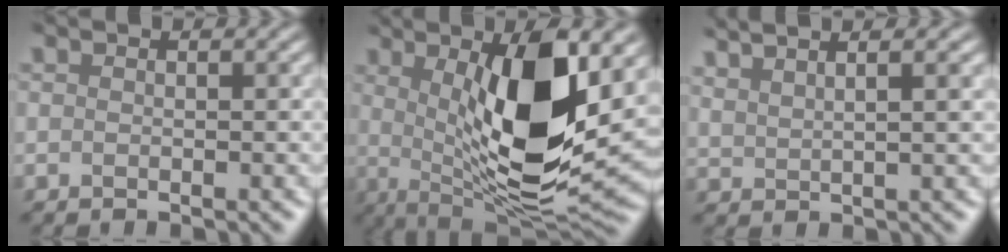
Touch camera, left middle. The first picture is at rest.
{"total": 9.8, "force": [2.4, 2.7, 9.2], "torque": [-0.149, -0.012, 0.044]}
{"total": 5.6, "force": [4.2, 2.4, 2.8], "torque": [0.012, 0.043, 0.023]}